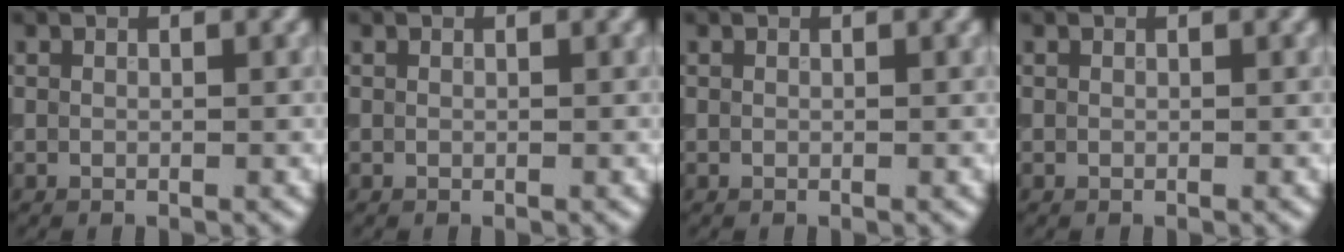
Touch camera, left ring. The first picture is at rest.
{"total": 0.0}
{"total": 0.0}
{"total": 0.0}